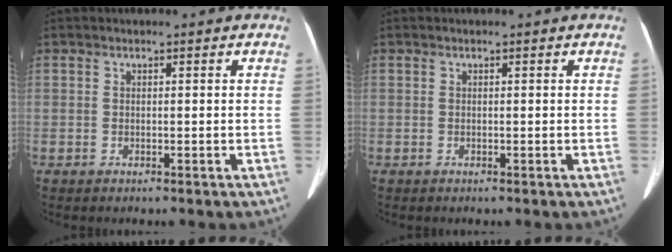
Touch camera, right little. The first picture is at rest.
{"total": 0.0}